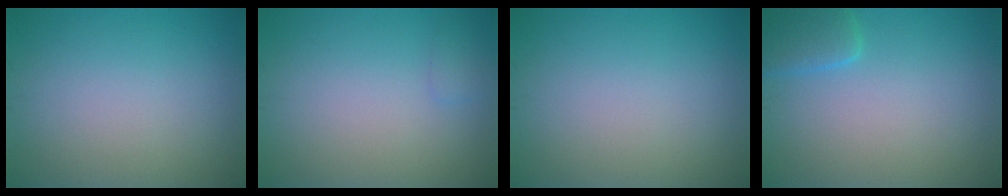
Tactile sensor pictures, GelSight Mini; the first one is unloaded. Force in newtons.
{"total": 0.7, "press": 0.7, "slide": 0.0}
{"total": 0.0}
{"total": 2.6, "press": 2.6, "slide": 0.3}